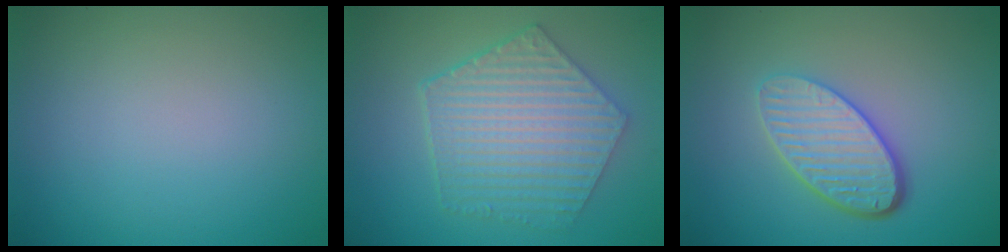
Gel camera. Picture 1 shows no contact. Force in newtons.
{"total": 6.5, "press": 5.0, "slide": 4.1}
{"total": 5.1, "press": 3.7, "slide": 3.5}